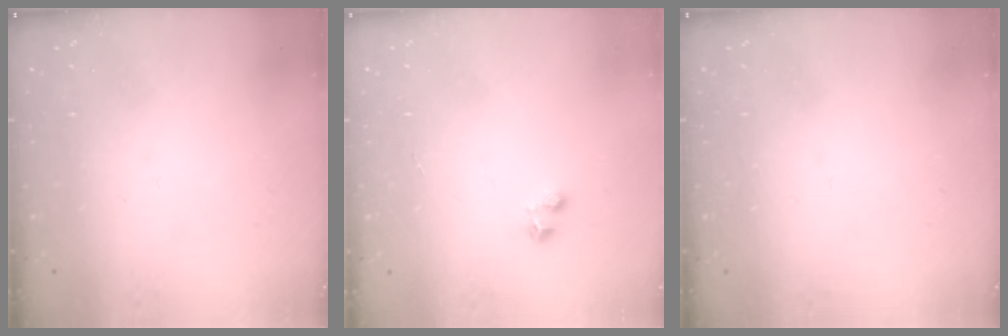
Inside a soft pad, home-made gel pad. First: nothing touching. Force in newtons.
{"total": 2.4, "press": 2.4, "slide": 0.4}
{"total": 0.0}